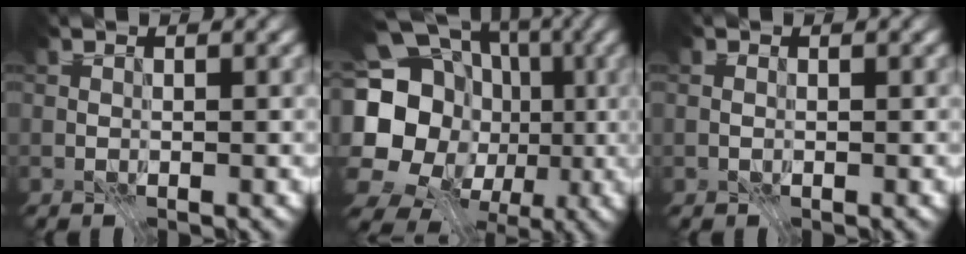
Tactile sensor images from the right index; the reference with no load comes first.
{"total": 20.1, "force": [-2.2, 17.7, 9.2], "torque": [-0.191, 0.013, -0.069]}
{"total": 0.0}